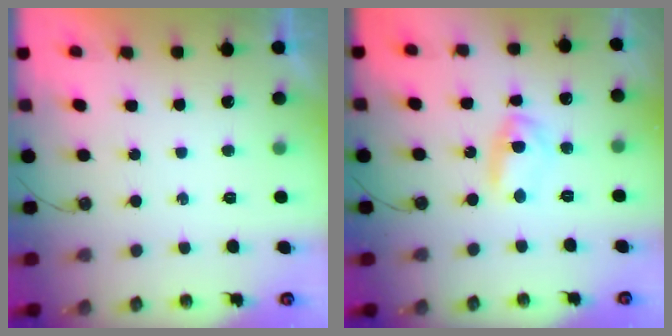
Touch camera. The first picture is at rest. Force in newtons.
{"total": 6.0, "press": 6.0, "slide": 0.3}